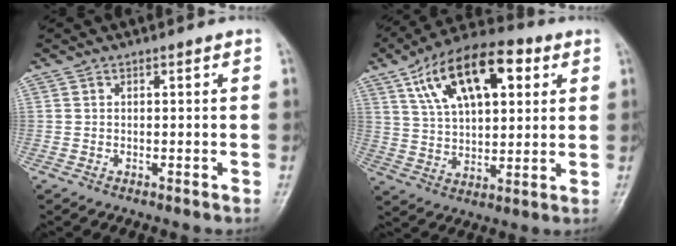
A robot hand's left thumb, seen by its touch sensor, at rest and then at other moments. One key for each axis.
{"total": 18.7, "fx": 7.7, "fy": 9.3, "fz": 14.3, "tx": -0.209, "ty": -0.002, "tz": 0.129}